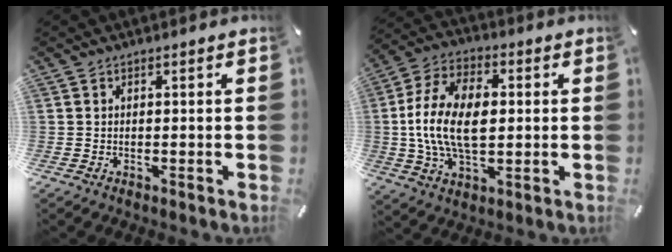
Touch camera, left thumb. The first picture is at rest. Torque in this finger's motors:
{"motor_torque": [2.53, 2.48, 1.23, 0.77, 0.27]}